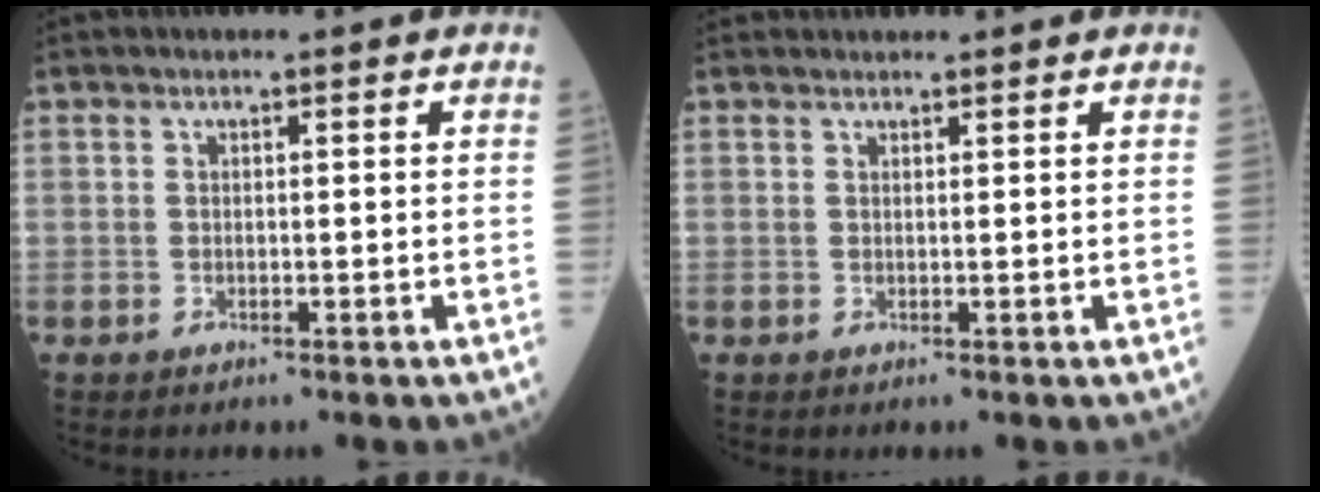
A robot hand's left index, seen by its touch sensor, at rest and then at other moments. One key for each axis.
{"total": 1.3, "fx": 1.3, "fy": 0.3, "fz": 0.0, "tx": -0.005, "ty": 0.016, "tz": 0.020}